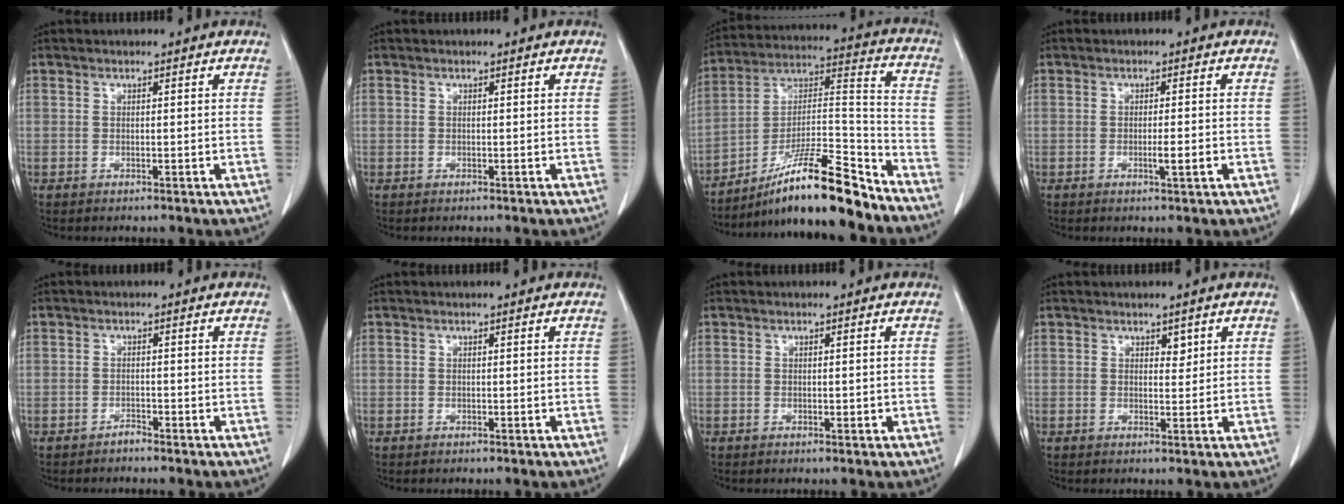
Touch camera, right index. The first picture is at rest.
{"total": 0.0}
{"total": 17.8, "force": [-14.2, 0.7, 10.8], "torque": [-0.196, 0.012, -0.244]}
{"total": 2.3, "force": [-0.8, -0.1, 2.2], "torque": [-0.037, -0.003, -0.011]}
{"total": 1.1, "force": [-1.0, 0.5, -0.1], "torque": [0.004, 0.001, -0.021]}
{"total": 0.0}
{"total": 0.7, "force": [-0.1, 0.2, 0.6], "torque": [-0.009, 0.000, 0.000]}
{"total": 1.4, "force": [0.8, 0.8, 0.8], "torque": [-0.007, -0.004, 0.012]}